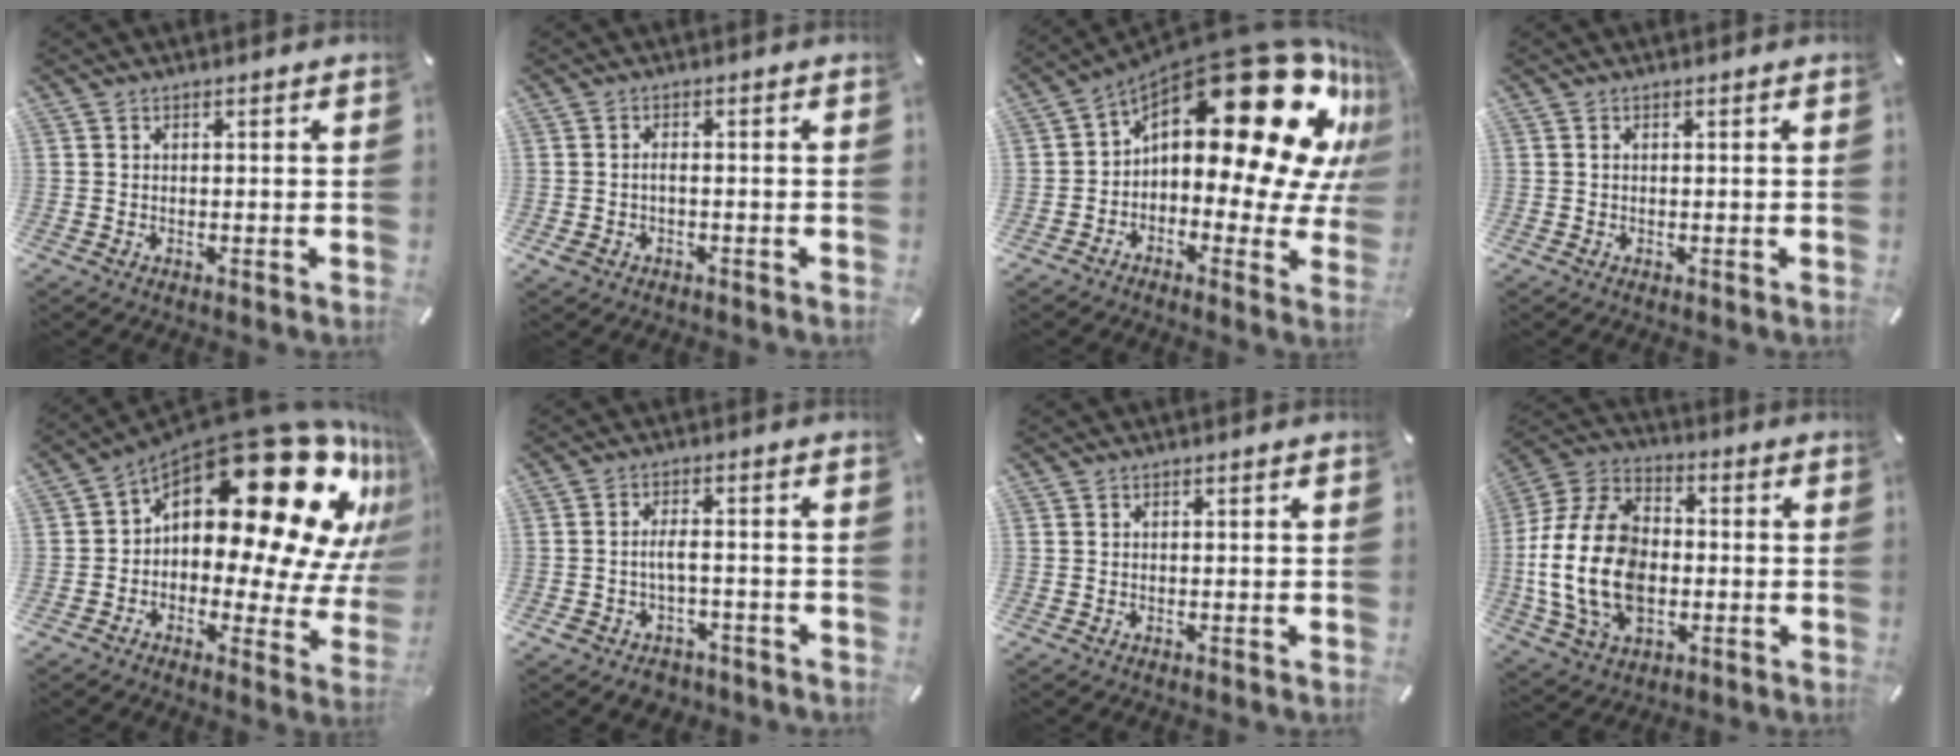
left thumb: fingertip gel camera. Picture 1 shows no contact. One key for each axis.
{"total": 2.3, "fx": -0.9, "fy": 1.3, "fz": 1.7, "tx": -0.039, "ty": 0.001, "tz": -0.020}
{"total": 30.6, "fx": 12.5, "fy": 13.9, "fz": 24.2, "tx": -0.337, "ty": -0.107, "tz": 0.223}
{"total": 0.0}
{"total": 29.6, "fx": 13.3, "fy": 13.9, "fz": 22.5, "tx": -0.321, "ty": -0.121, "tz": 0.235}
{"total": 4.4, "fx": -1.7, "fy": 2.7, "fz": 3.0, "tx": -0.061, "ty": 0.010, "tz": -0.035}
{"total": 0.0}
{"total": 19.4, "fx": -2.6, "fy": 14.0, "fz": 13.2, "tx": -0.299, "ty": 0.012, "tz": -0.050}